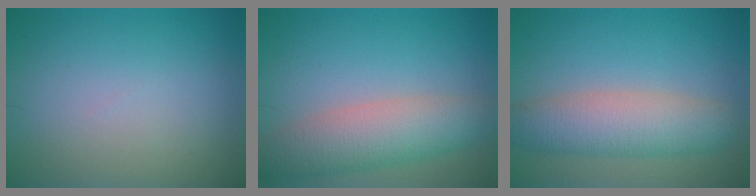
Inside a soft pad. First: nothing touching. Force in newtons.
{"total": 6.0, "press": 6.0, "slide": 0.1}
{"total": 5.7, "press": 5.7, "slide": 0.3}